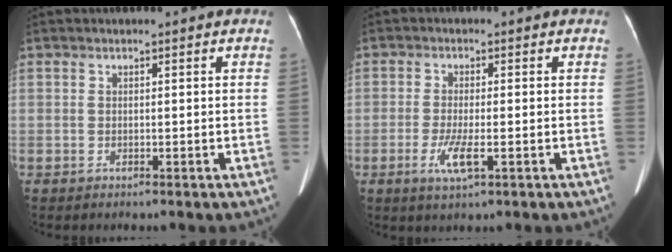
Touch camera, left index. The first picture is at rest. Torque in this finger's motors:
{"motor_torque": [0.38, 0.12, 0.16, 0.02]}